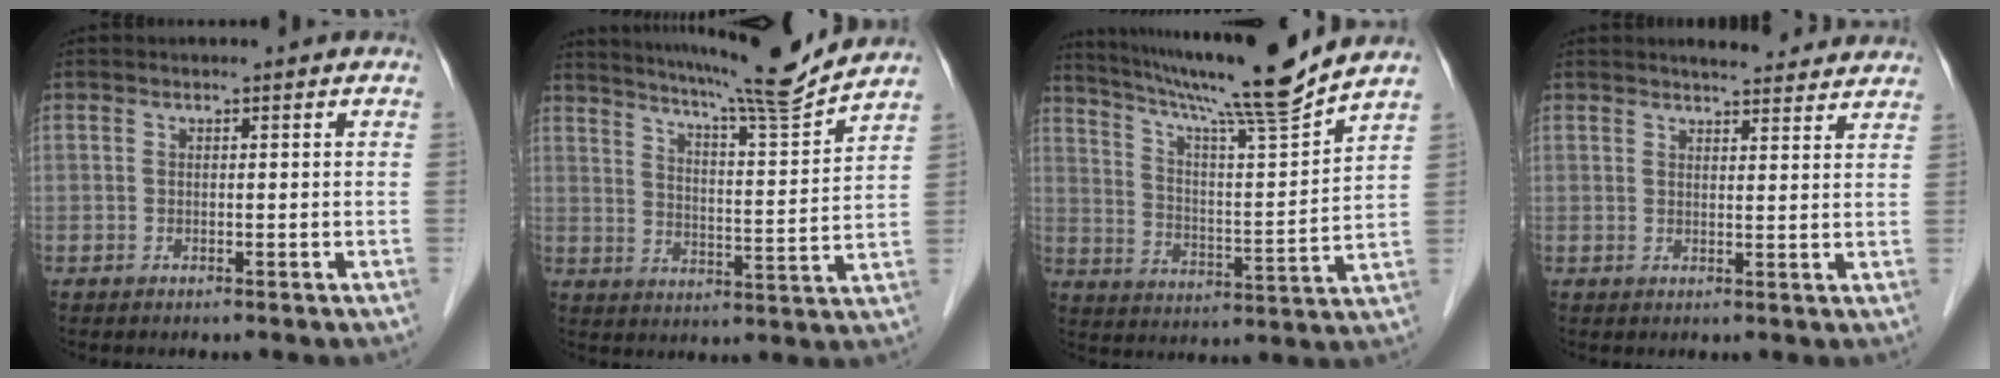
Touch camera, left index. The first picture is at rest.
{"total": 14.4, "force": [13.3, -1.4, 5.3], "torque": [-0.097, -0.026, 0.193]}
{"total": 17.6, "force": [15.1, -2.1, 8.7], "torque": [-0.154, -0.017, 0.235]}
{"total": 8.1, "force": [7.5, 1.5, 2.5], "torque": [-0.028, 0.008, 0.084]}